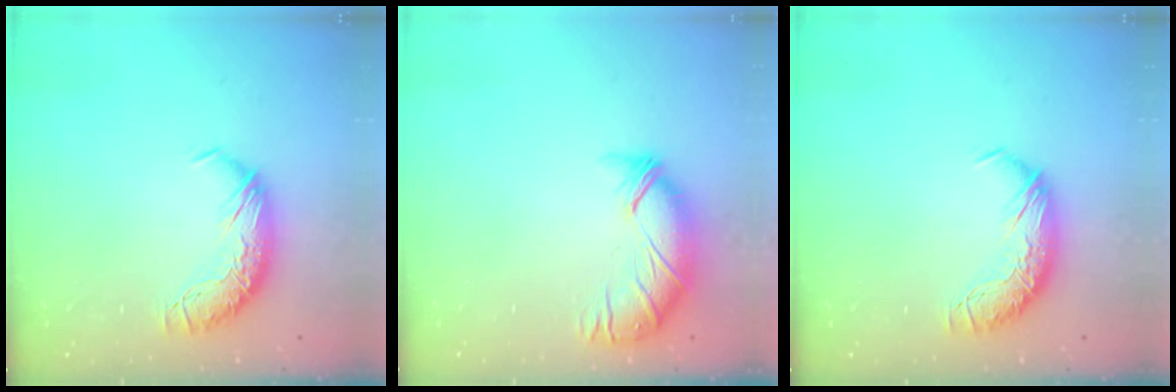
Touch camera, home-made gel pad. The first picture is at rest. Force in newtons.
{"total": 3.6, "press": 2.8, "slide": 2.2}
{"total": 0.0}